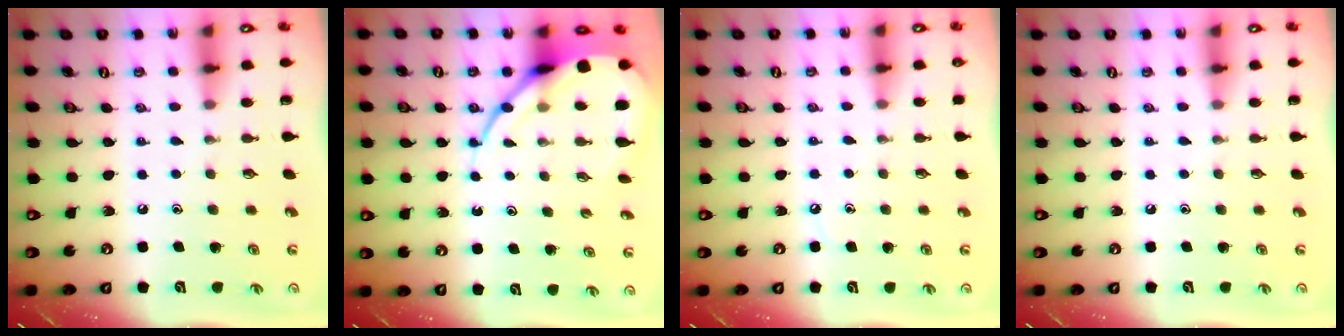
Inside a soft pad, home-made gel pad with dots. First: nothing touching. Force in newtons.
{"total": 11.8, "press": 11.7, "slide": 1.1}
{"total": 3.1, "press": 3.0, "slide": 0.4}
{"total": 0.0}